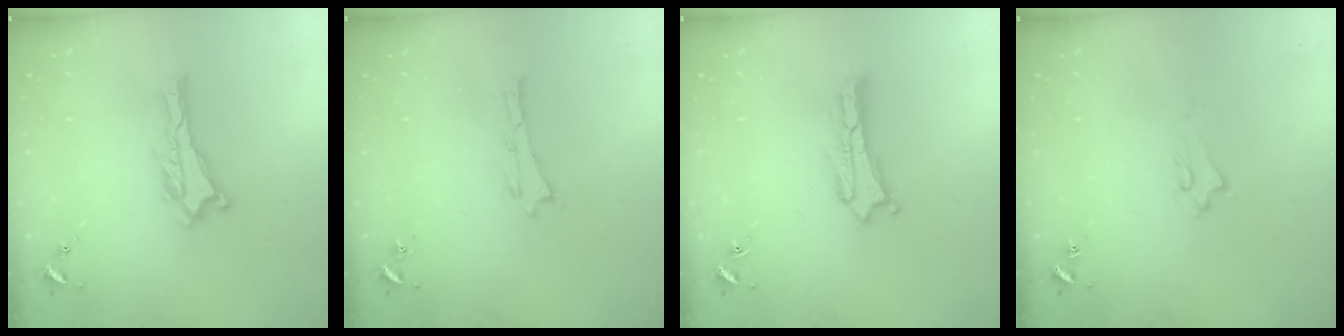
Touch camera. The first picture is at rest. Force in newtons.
{"total": 0.0}
{"total": 1.2, "press": 1.2, "slide": 0.2}
{"total": 1.6, "press": 1.6, "slide": 0.2}